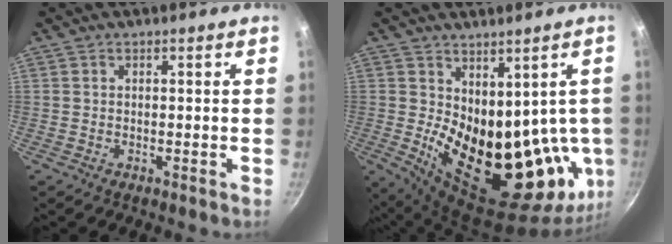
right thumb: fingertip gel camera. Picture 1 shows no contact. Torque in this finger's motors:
{"motor_torque": [0.81, 4.20, 2.45, 0.32, 0.59]}